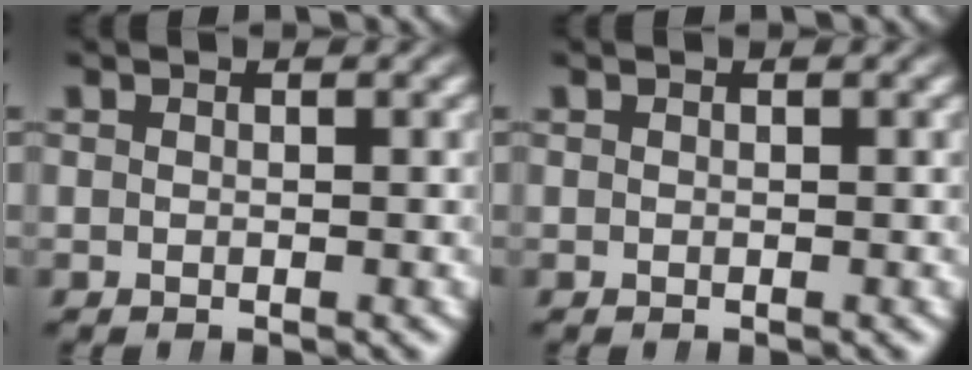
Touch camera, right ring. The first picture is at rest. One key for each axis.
{"total": 0.0}